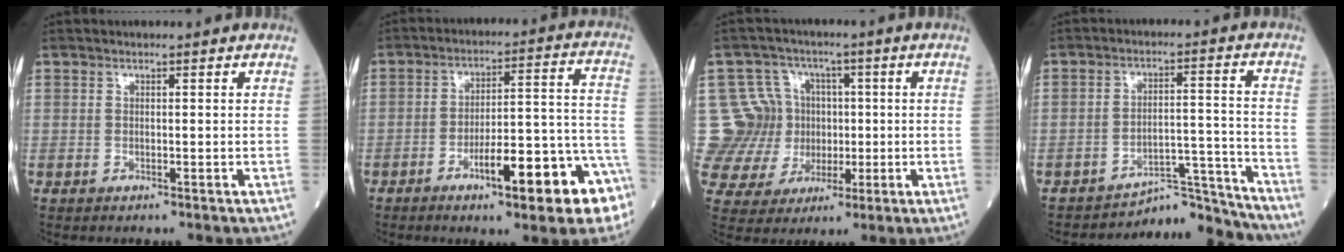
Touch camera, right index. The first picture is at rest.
{"total": 14.5, "force": [-7.0, 2.4, 12.4], "torque": [-0.147, 0.029, -0.092]}
{"total": 13.2, "force": [1.0, 12.9, 2.7], "torque": [-0.072, 0.057, 0.035]}
{"total": 8.3, "force": [-8.2, 0.8, -1.1], "torque": [0.030, 0.053, -0.122]}